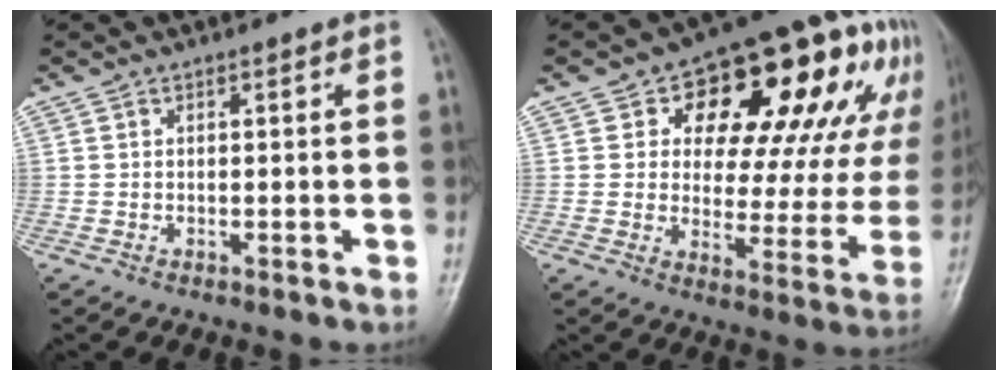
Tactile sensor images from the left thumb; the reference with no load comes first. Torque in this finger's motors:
{"motor_torque": [0.31, 1.38, 0.81, 0.20, 0.10]}